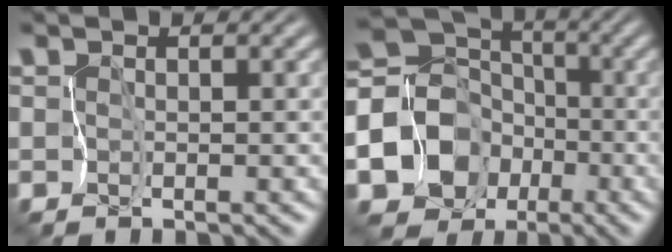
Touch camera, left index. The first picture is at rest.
{"total": 13.8, "force": [-5.1, 11.6, 5.6], "torque": [-0.127, -0.012, -0.105]}